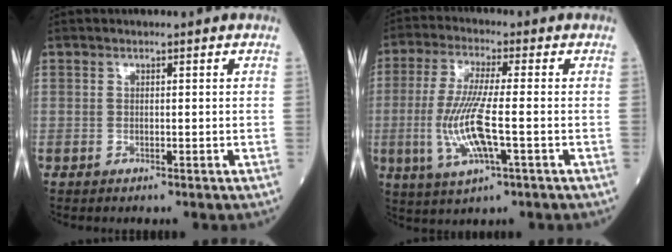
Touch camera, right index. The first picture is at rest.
{"total": 10.2, "force": [-2.2, 1.1, 9.9], "torque": [-0.208, -0.009, -0.045]}